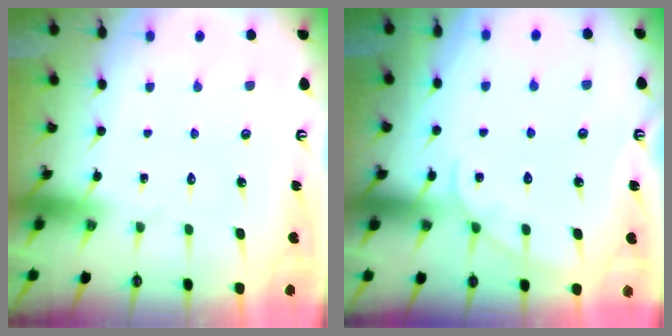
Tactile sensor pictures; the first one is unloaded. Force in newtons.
{"total": 3.5, "press": 3.5, "slide": 0.4}